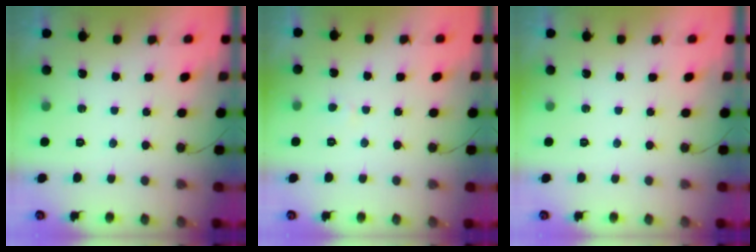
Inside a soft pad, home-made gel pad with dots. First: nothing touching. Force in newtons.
{"total": 2.2, "press": 2.2, "slide": 0.2}
{"total": 0.0}